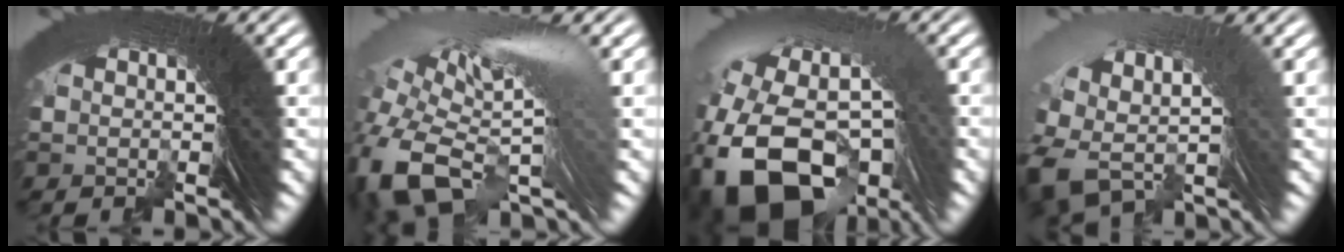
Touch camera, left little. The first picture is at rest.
{"total": 7.0, "force": [-1.8, 3.6, 5.7], "torque": [-0.114, -0.016, -0.017]}
{"total": 12.5, "force": [-4.8, 8.2, 8.1], "torque": [-0.195, -0.062, -0.052]}
{"total": 5.3, "force": [-0.2, 3.7, 3.8], "torque": [-0.086, -0.016, 0.011]}